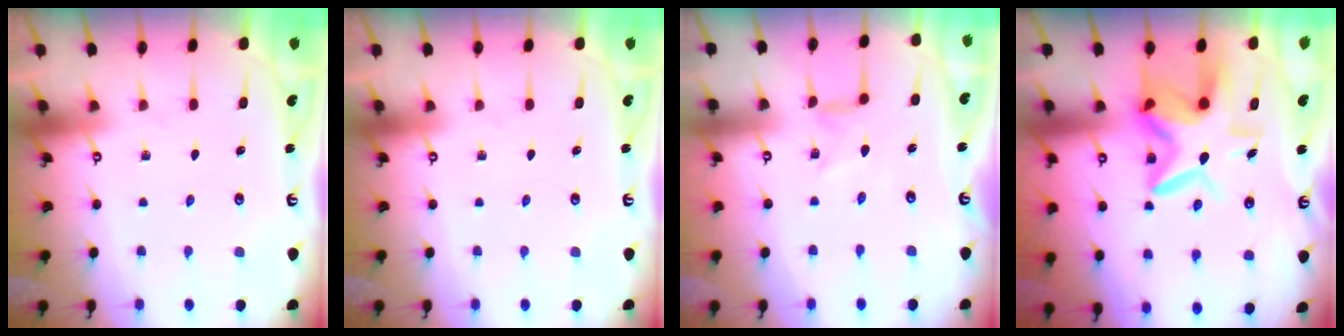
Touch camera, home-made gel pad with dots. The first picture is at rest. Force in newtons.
{"total": 0.0}
{"total": 0.0}
{"total": 12.7, "press": 12.6, "slide": 2.0}